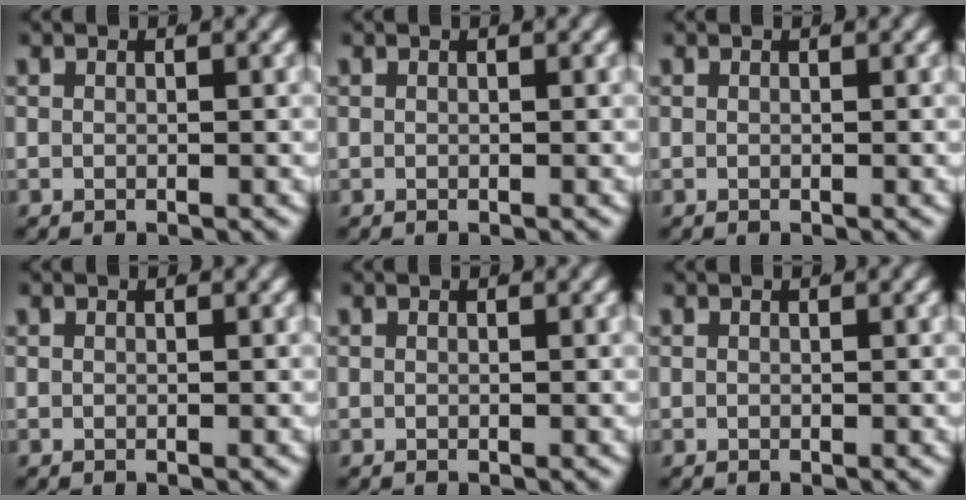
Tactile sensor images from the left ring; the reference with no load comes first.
{"total": 0.0}
{"total": 0.0}
{"total": 0.0}
{"total": 0.0}
{"total": 0.0}